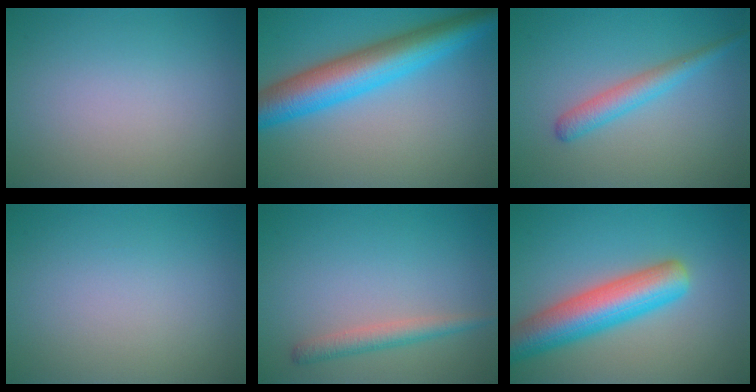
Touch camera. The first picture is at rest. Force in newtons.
{"total": 8.2, "press": 8.2, "slide": 0.1}
{"total": 2.7, "press": 2.7, "slide": 0.0}
{"total": 0.0}
{"total": 2.1, "press": 2.1, "slide": 0.1}
{"total": 7.2, "press": 7.2, "slide": 0.4}